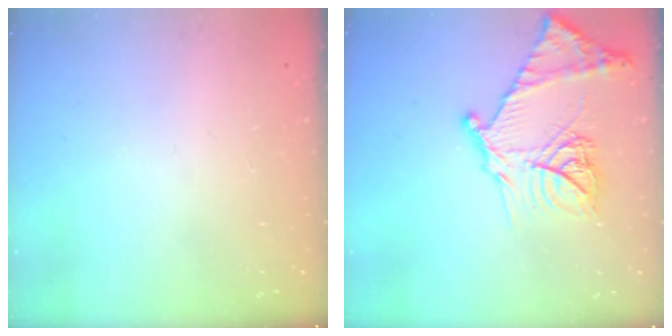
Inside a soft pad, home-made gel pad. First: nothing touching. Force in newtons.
{"total": 20.3, "press": 20.3, "slide": 1.7}